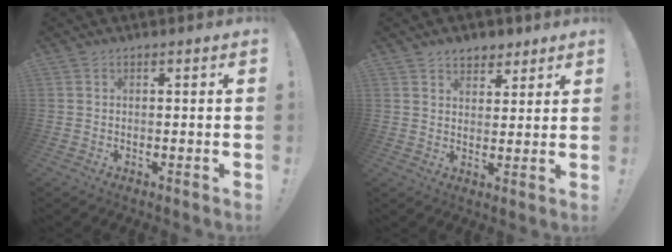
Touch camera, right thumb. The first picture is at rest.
{"total": 5.4, "force": [3.8, 3.5, 1.1], "torque": [-0.002, -0.024, 0.070]}